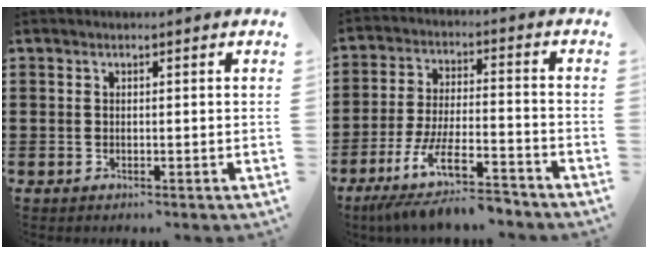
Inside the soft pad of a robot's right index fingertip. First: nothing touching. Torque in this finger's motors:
{"motor_torque": [0.07, -0.07, 0.08, 0.05]}